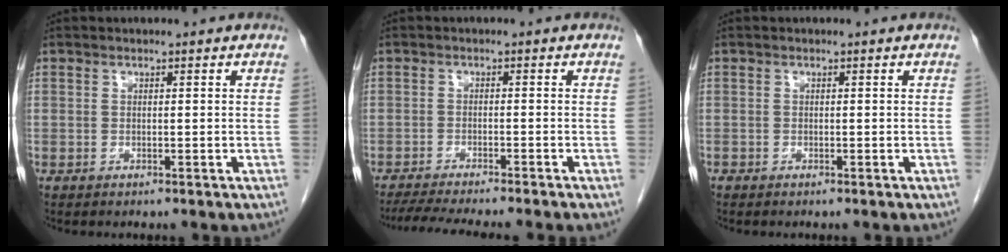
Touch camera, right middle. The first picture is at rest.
{"total": 9.0, "force": [-7.9, -0.5, 4.3], "torque": [-0.052, -0.016, -0.121]}
{"total": 0.0}